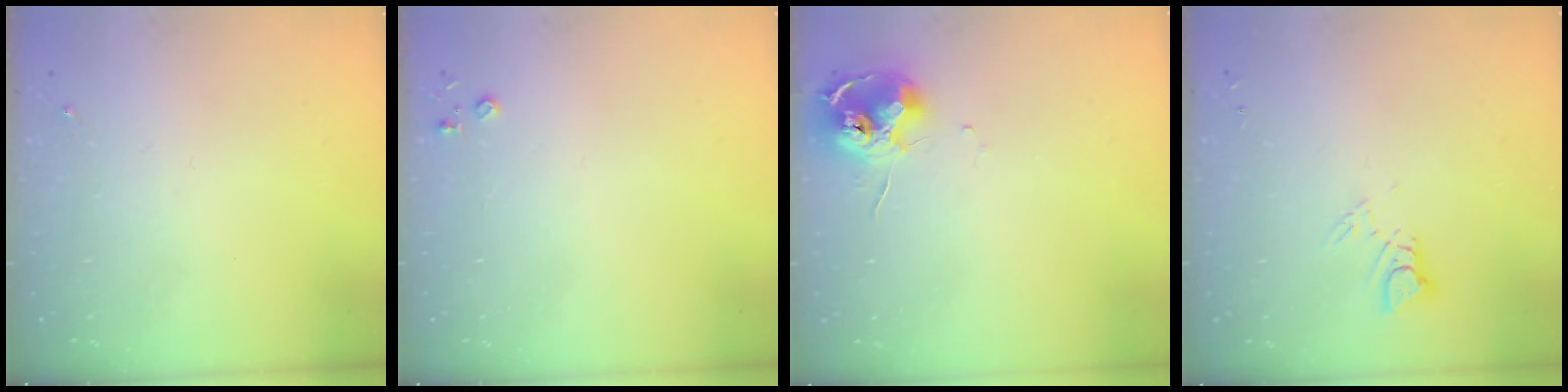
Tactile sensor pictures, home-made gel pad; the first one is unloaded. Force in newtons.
{"total": 2.8, "press": 2.8, "slide": 0.3}
{"total": 12.0, "press": 11.9, "slide": 1.3}
{"total": 3.6, "press": 3.6, "slide": 0.2}